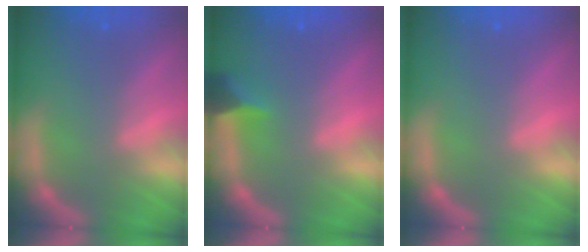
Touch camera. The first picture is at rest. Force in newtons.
{"total": 2.4}
{"total": 0.0}